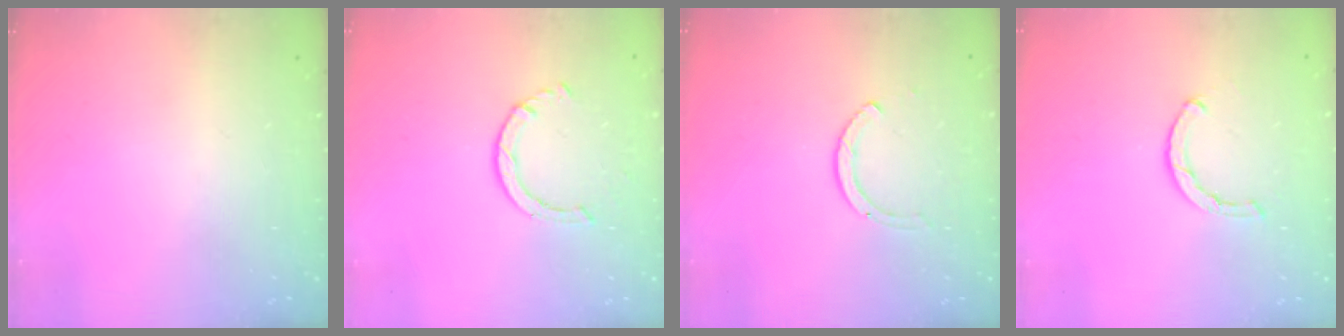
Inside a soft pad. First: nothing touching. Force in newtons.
{"total": 2.2, "press": 2.2, "slide": 0.4}
{"total": 2.6, "press": 2.6, "slide": 0.3}
{"total": 2.1, "press": 2.1, "slide": 0.2}